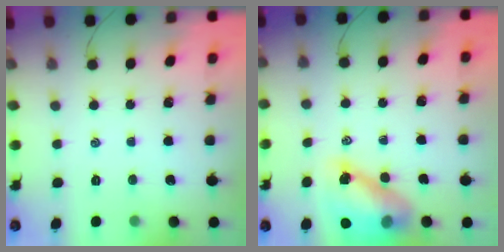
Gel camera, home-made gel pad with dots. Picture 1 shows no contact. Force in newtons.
{"total": 11.9, "press": 11.5, "slide": 3.4}